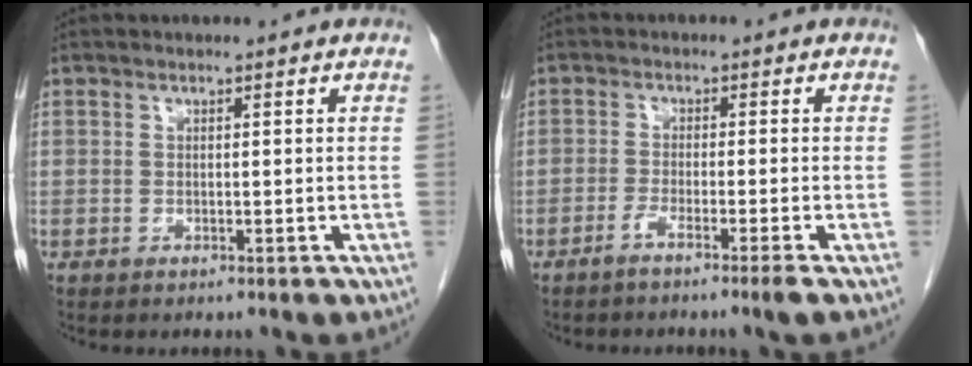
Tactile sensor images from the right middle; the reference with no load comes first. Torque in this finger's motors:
{"motor_torque": [-0.08, -0.17, 0.00, 0.00]}